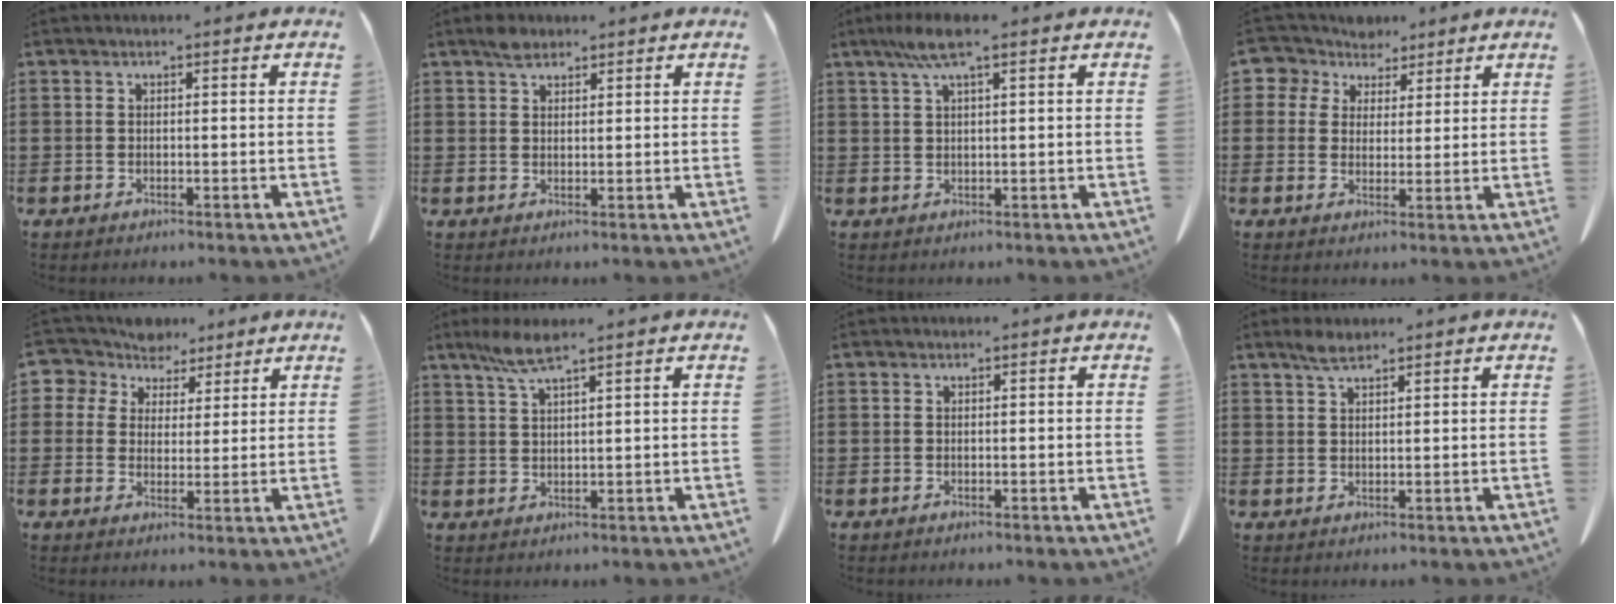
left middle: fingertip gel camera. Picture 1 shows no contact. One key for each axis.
{"total": 2.3, "fx": 1.8, "fy": 1.0, "fz": 1.0, "tx": -0.025, "ty": 0.002, "tz": 0.034}
{"total": 4.5, "fx": 2.4, "fy": 0.6, "fz": 3.8, "tx": -0.079, "ty": 0.003, "tz": 0.043}
{"total": 5.4, "fx": 3.8, "fy": 3.8, "fz": 0.3, "tx": -0.040, "ty": -0.011, "tz": 0.070}
{"total": 6.4, "fx": 5.1, "fy": 3.9, "fz": 0.4, "tx": -0.048, "ty": -0.017, "tz": 0.095}
{"total": 4.8, "fx": 3.2, "fy": 0.4, "fz": 3.5, "tx": -0.076, "ty": 0.001, "tz": 0.059}
{"total": 0.0}
{"total": 2.7, "fx": 2.0, "fy": 0.7, "fz": 1.7, "tx": -0.038, "ty": 0.002, "tz": 0.037}